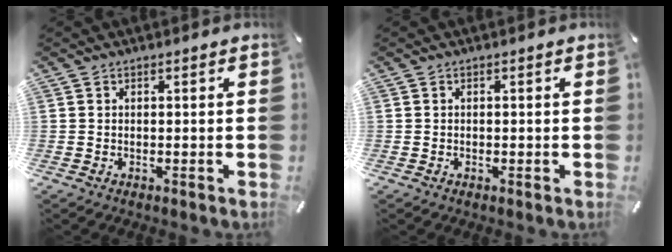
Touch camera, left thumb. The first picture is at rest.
{"total": 0.5, "force": [-0.2, 0.4, 0.3], "torque": [-0.008, 0.000, -0.005]}